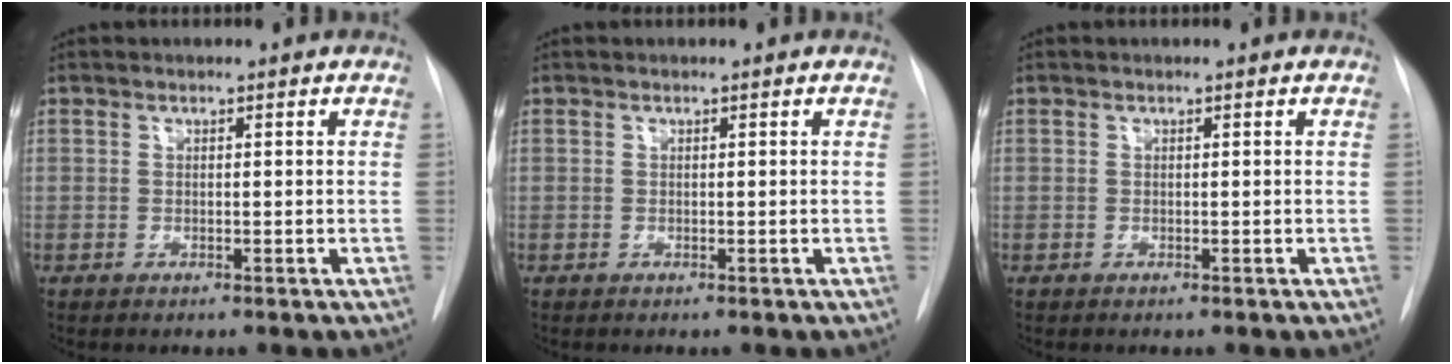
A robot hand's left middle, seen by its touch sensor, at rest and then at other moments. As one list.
[{"total": 0.0}, {"total": 0.0}]